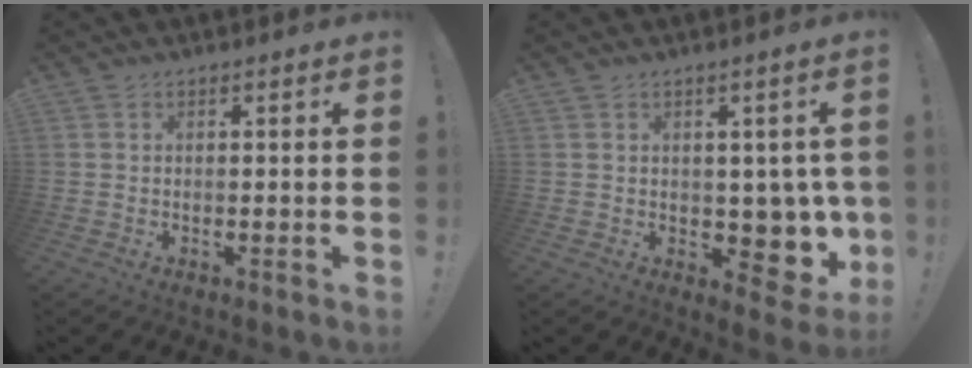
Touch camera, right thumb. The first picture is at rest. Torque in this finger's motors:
{"motor_torque": [0.01, 0.04, -0.08, 0.07, 0.19]}